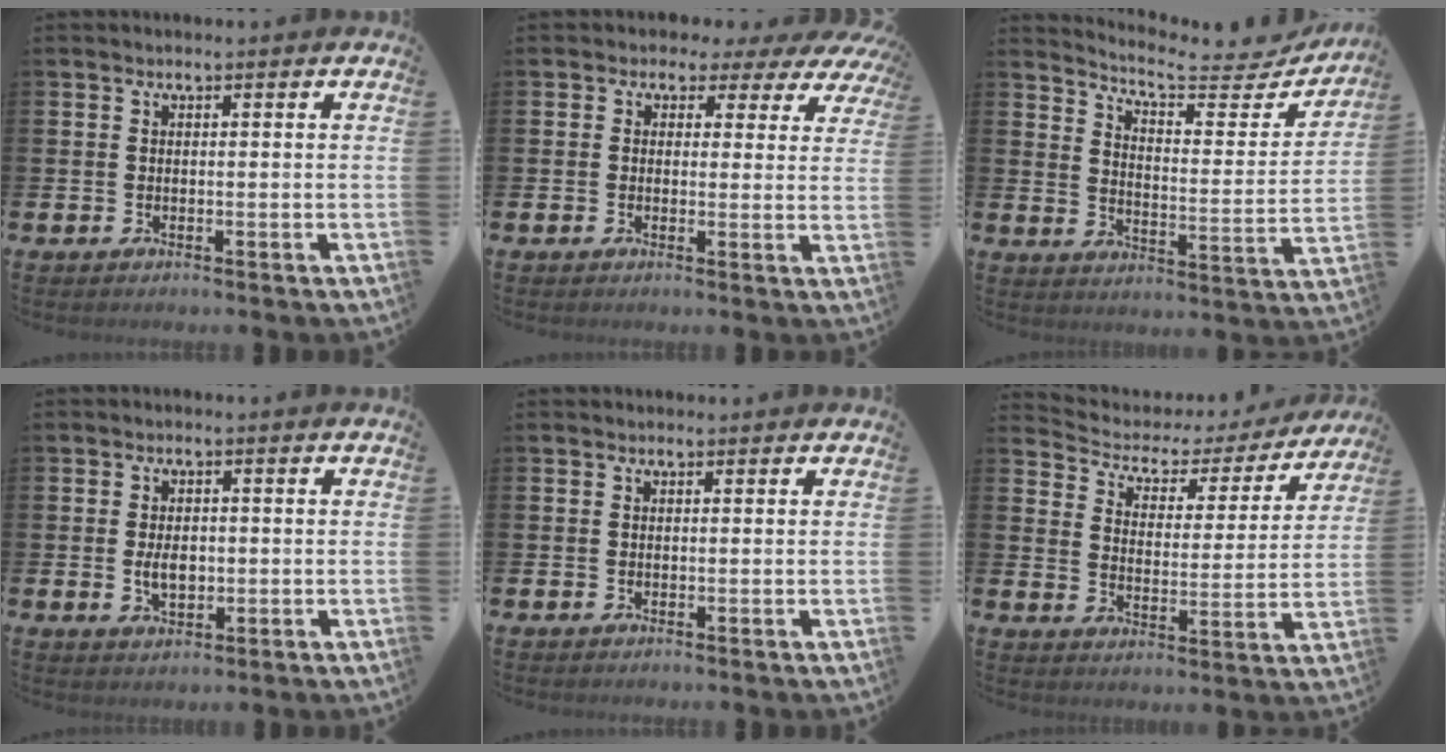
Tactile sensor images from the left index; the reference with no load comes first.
{"total": 1.9, "force": [0.6, 1.7, 0.4], "torque": [-0.015, -0.008, 0.001]}
{"total": 6.5, "force": [6.0, 1.3, 2.2], "torque": [-0.062, -0.049, 0.098]}
{"total": 3.4, "force": [0.0, 2.1, 2.7], "torque": [-0.036, 0.000, -0.004]}
{"total": 0.0}
{"total": 4.0, "force": [3.2, 2.2, 0.9], "torque": [-0.042, -0.027, 0.044]}